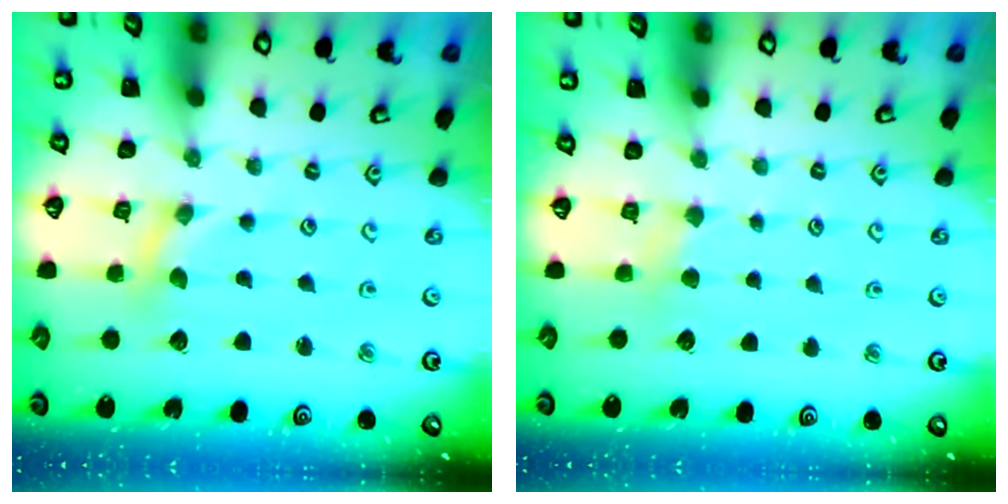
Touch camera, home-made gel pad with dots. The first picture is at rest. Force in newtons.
{"total": 1.9, "press": 1.8, "slide": 0.4}